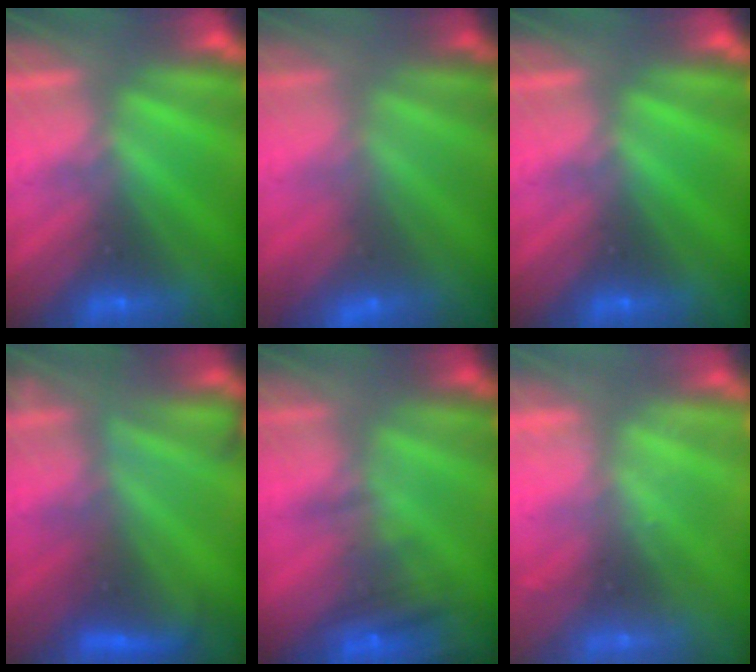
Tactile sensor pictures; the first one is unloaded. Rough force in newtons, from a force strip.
{"total": 2.7}
{"total": 0.0}
{"total": 6.1}
{"total": 5.1}
{"total": 2.3}